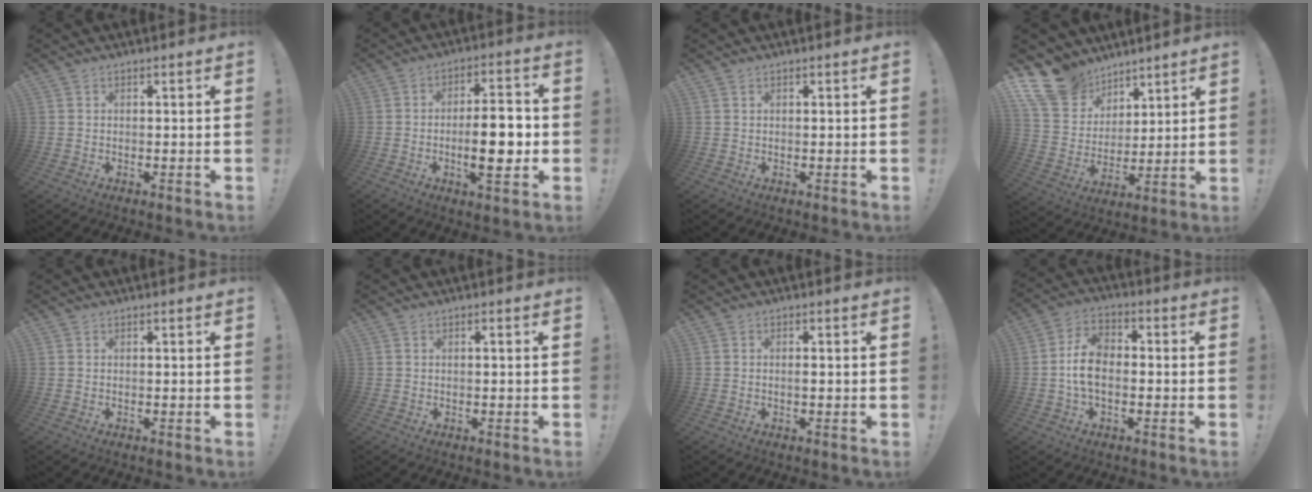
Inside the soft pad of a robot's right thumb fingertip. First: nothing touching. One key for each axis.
{"total": 13.1, "fx": -2.1, "fy": 4.4, "fz": 12.1, "tx": -0.179, "ty": 0.001, "tz": -0.043}
{"total": 0.6, "fx": 0.6, "fy": -0.2, "fz": 0.2, "tx": -0.004, "ty": 0.000, "tz": 0.010}
{"total": 16.4, "fx": 11.3, "fy": 10.6, "fz": 5.1, "tx": -0.102, "ty": -0.073, "tz": 0.220}
{"total": 0.0}
{"total": 0.6, "fx": -0.1, "fy": -0.1, "fz": 0.6, "tx": -0.011, "ty": 0.001, "tz": -0.003}
{"total": 0.8, "fx": -0.2, "fy": -0.1, "fz": 0.8, "tx": -0.007, "ty": -0.003, "tz": -0.005}
{"total": 9.5, "fx": -1.4, "fy": 6.0, "fz": 7.2, "tx": -0.126, "ty": 0.012, "tz": -0.021}